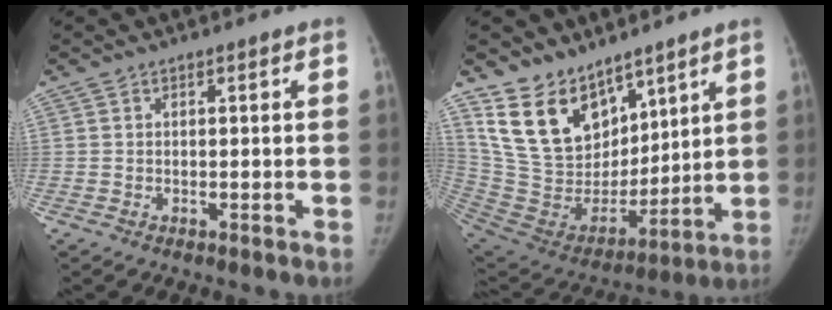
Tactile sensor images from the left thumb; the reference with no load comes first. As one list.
[{"total": 18.4, "force": [12.5, 10.7, 8.3], "torque": [-0.110, -0.063, 0.256]}]